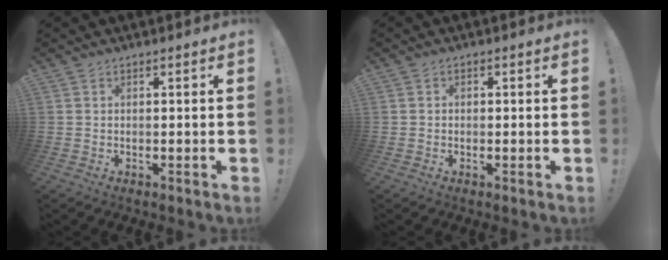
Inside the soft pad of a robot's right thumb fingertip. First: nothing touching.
{"total": 1.0, "force": [-0.4, 0.8, 0.3], "torque": [-0.005, 0.004, -0.008]}